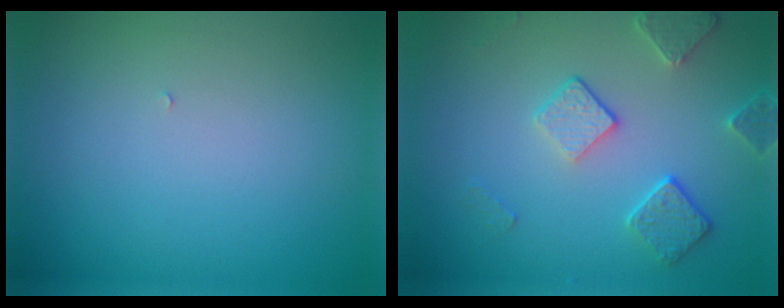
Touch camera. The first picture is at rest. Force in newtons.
{"total": 3.6, "press": 3.0, "slide": 1.9}